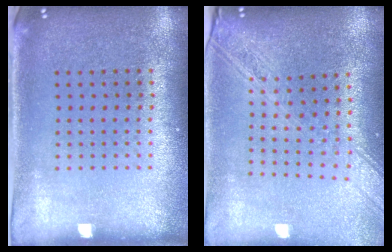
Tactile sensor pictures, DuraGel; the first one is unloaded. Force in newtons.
{"total": 2.1, "press": 1.8, "slide": 1.1}